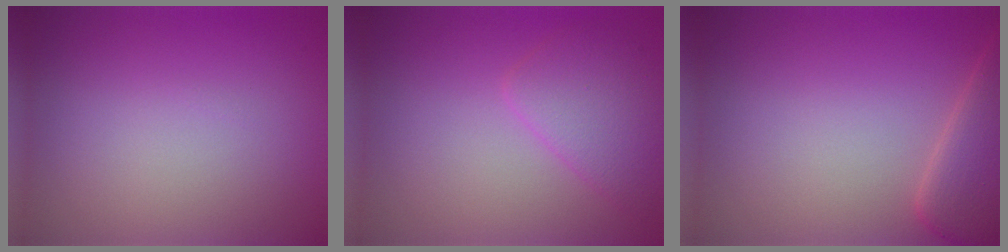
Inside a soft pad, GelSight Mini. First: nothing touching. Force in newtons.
{"total": 3.2, "press": 3.2, "slide": 0.2}
{"total": 4.2, "press": 4.2, "slide": 0.3}